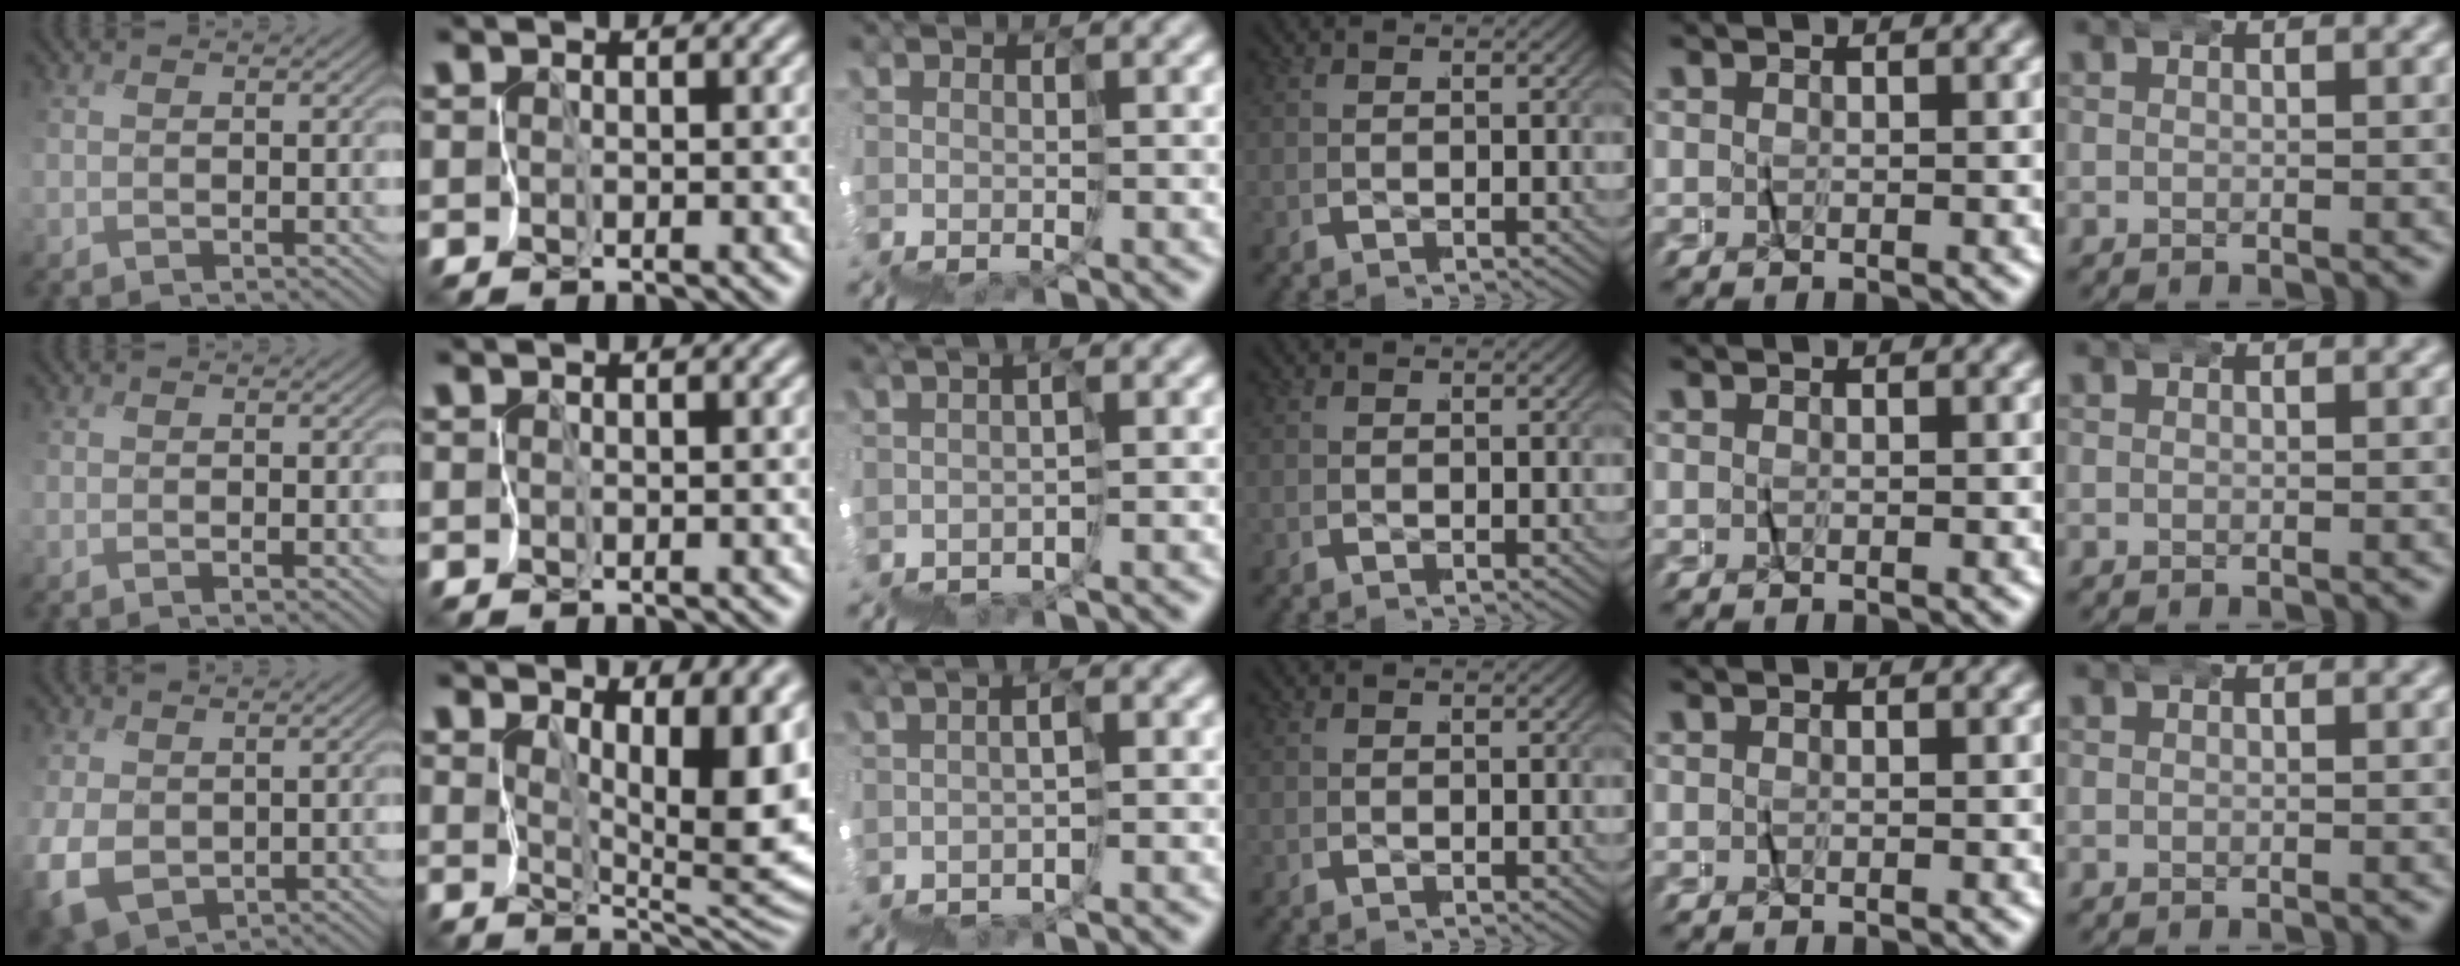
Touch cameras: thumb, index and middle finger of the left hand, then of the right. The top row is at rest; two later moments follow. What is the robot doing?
{"motion": "wrap", "object": "felt sheet"}